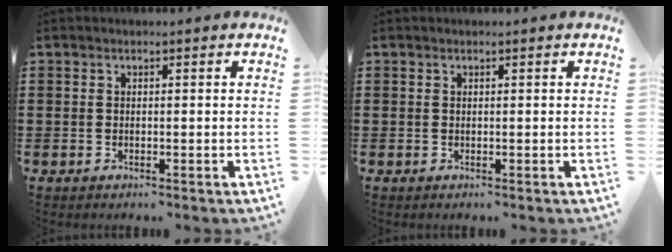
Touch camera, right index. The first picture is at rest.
{"total": 0.0}